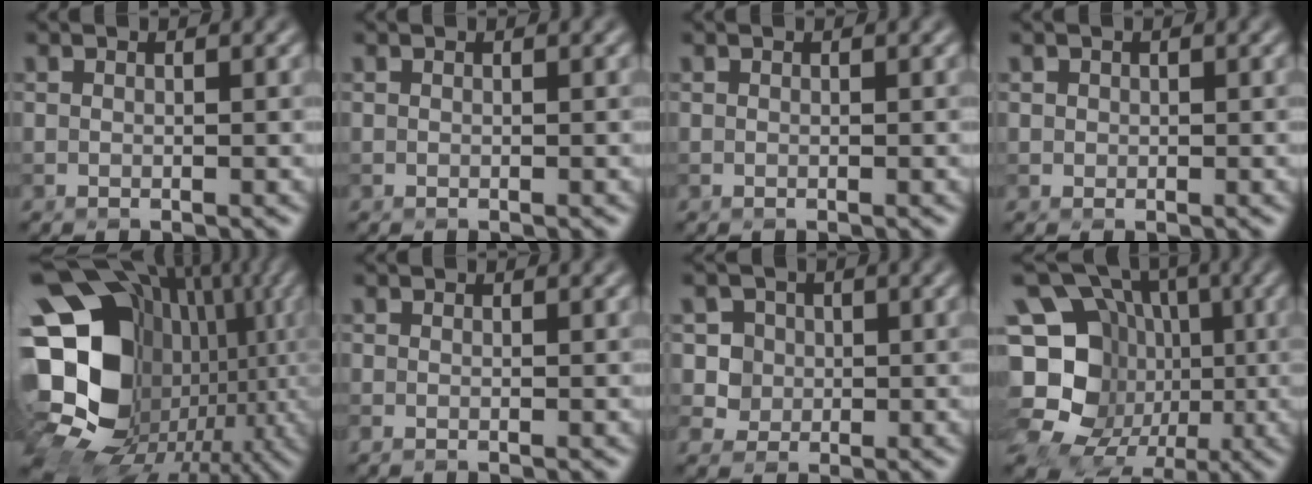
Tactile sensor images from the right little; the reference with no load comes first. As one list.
[{"total": 0.0}, {"total": 0.0}, {"total": 0.9, "force": [0.4, 0.8, 0.1], "torque": [0.004, -0.004, 0.012]}, {"total": 23.5, "force": [1.4, 19.7, 12.7], "torque": [-0.251, -0.003, 0.007]}, {"total": 0.0}, {"total": 4.4, "force": [1.2, 3.9, 1.5], "torque": [-0.014, 0.014, 0.016]}, {"total": 15.9, "force": [-2.6, 13.8, 7.4], "torque": [-0.158, 0.000, -0.074]}]